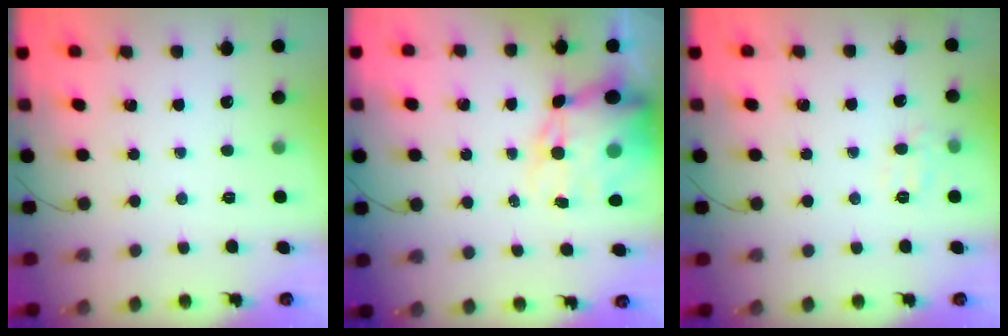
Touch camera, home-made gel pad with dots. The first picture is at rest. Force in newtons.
{"total": 14.3, "press": 14.0, "slide": 3.1}
{"total": 6.8, "press": 6.6, "slide": 1.2}